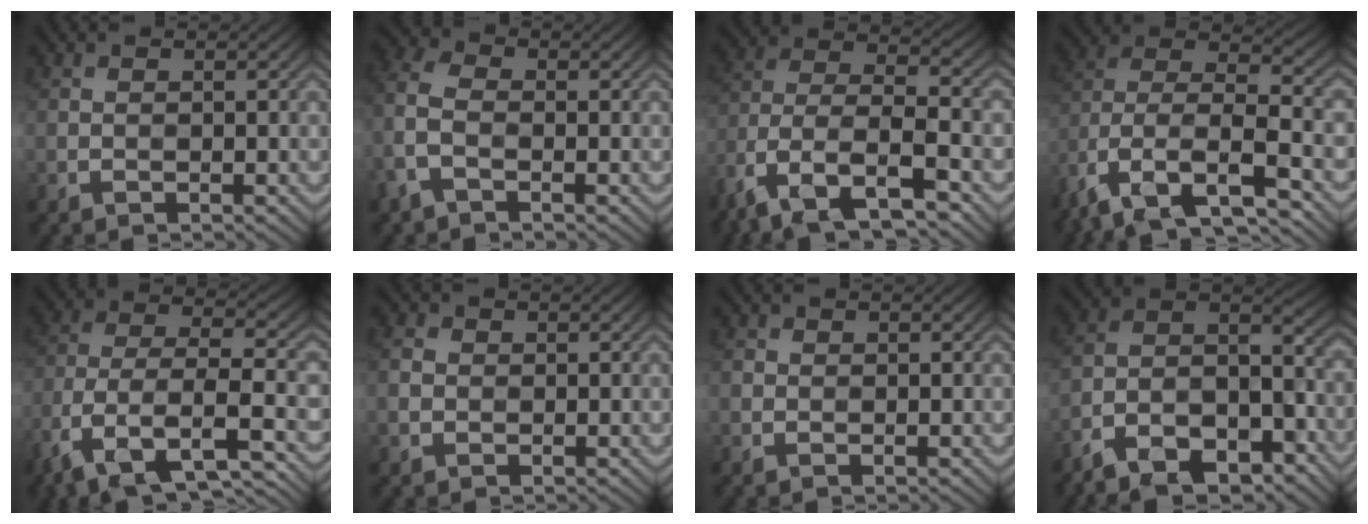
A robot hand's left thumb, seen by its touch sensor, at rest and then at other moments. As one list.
[{"total": 5.1, "force": [-1.9, 2.8, 3.8], "torque": [-0.112, 0.004, -0.056]}, {"total": 13.0, "force": [-8.2, 5.6, 8.4], "torque": [-0.189, -0.012, -0.159]}, {"total": 14.9, "force": [-8.5, 7.4, 9.7], "torque": [-0.247, -0.025, -0.135]}, {"total": 12.8, "force": [-7.6, 5.6, 8.6], "torque": [-0.194, -0.015, -0.138]}, {"total": 2.2, "force": [-0.3, 1.9, 1.0], "torque": [-0.028, 0.000, -0.010]}, {"total": 1.1, "force": [0.0, 1.0, 0.3], "torque": [-0.006, -0.002, -0.004]}, {"total": 14.8, "force": [-10.0, 6.6, 8.6], "torque": [-0.181, -0.027, -0.172]}]